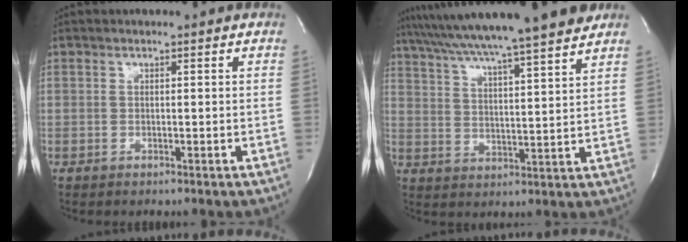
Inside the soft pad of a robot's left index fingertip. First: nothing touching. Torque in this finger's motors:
{"motor_torque": [0.39, -0.39, 1.03, 0.15]}